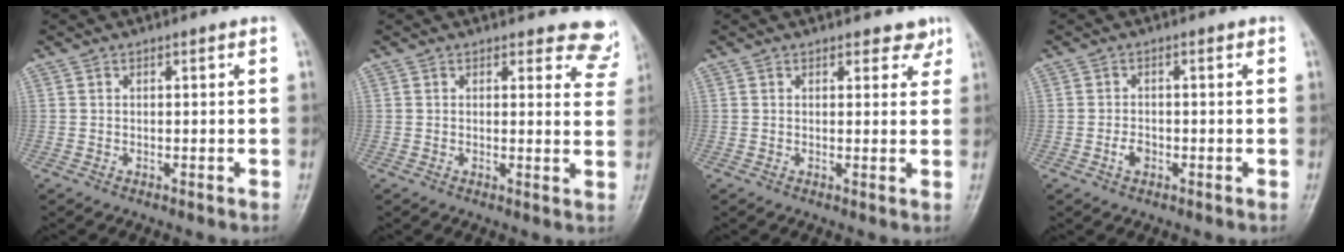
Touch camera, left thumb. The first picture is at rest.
{"total": 7.5, "force": [6.9, 2.9, 0.6], "torque": [0.046, -0.040, 0.044]}
{"total": 2.2, "force": [1.5, 1.2, 1.1], "torque": [0.003, -0.005, 0.014]}
{"total": 2.1, "force": [-0.8, 1.5, 1.3], "torque": [-0.019, 0.004, -0.018]}